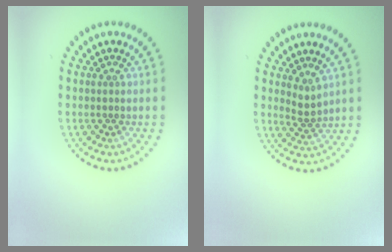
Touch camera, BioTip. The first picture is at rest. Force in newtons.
{"total": 1.5, "press": 1.1, "slide": 1.1}